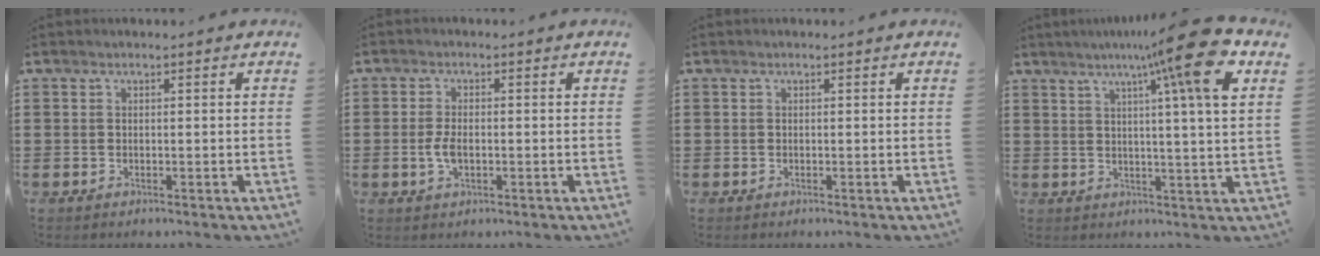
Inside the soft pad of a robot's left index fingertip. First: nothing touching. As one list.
[{"total": 3.3, "force": [-0.4, 1.6, 2.9], "torque": [-0.070, -0.003, -0.012]}, {"total": 0.0}, {"total": 12.0, "force": [6.3, -0.8, 10.2], "torque": [-0.169, -0.016, 0.087]}]